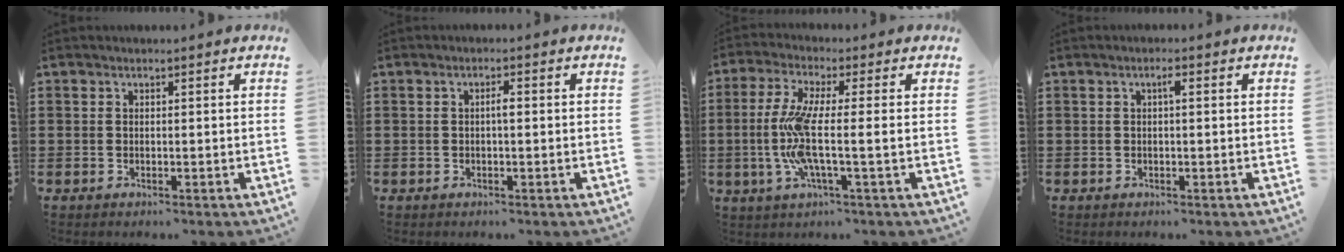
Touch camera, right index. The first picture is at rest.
{"total": 1.5, "force": [-0.1, 0.3, 1.4], "torque": [-0.027, 0.001, -0.003]}
{"total": 8.8, "force": [-1.1, 1.0, 8.7], "torque": [-0.202, -0.024, -0.032]}
{"total": 1.3, "force": [0.2, 0.2, 1.3], "torque": [-0.025, 0.003, 0.001]}